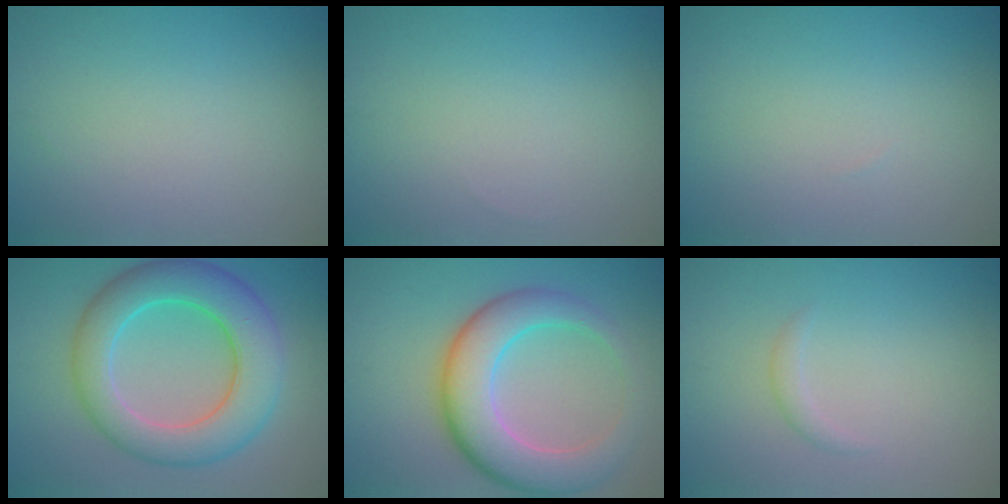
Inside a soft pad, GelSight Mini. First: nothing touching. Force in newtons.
{"total": 0.0}
{"total": 0.0}
{"total": 8.5, "press": 8.5, "slide": 0.1}
{"total": 7.8, "press": 7.8, "slide": 0.3}
{"total": 0.9, "press": 0.9, "slide": 0.1}